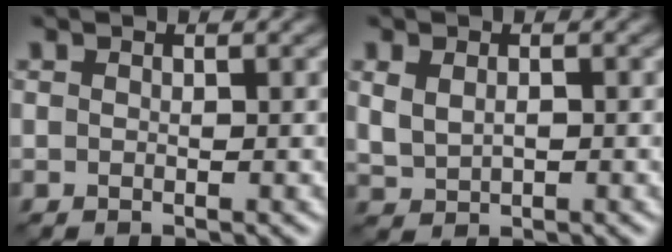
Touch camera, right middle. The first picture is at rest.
{"total": 2.0, "force": [0.4, 1.3, 1.5], "torque": [-0.036, -0.004, 0.015]}